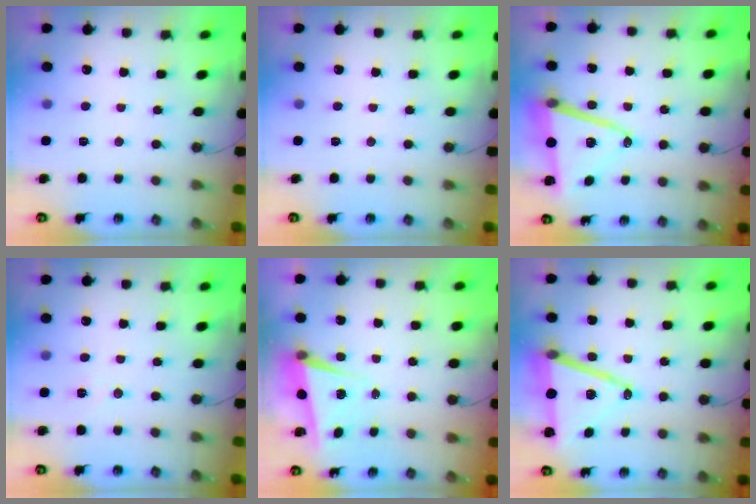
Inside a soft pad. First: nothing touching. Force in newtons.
{"total": 0.0}
{"total": 13.1, "press": 12.8, "slide": 2.8}
{"total": 6.0, "press": 4.0, "slide": 4.5}
{"total": 5.4, "press": 5.3, "slide": 1.2}
{"total": 16.0, "press": 15.5, "slide": 3.7}